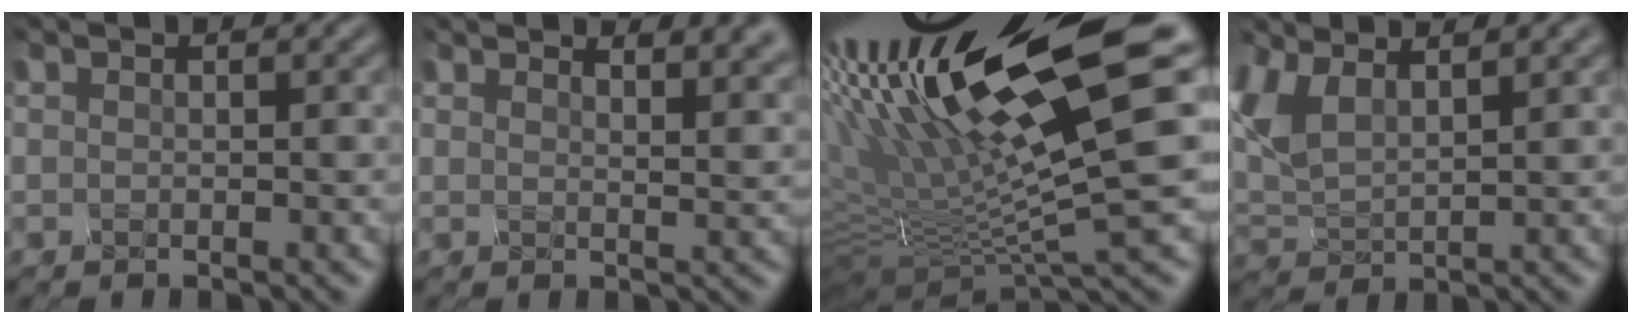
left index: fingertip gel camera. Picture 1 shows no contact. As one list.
[{"total": 7.4, "force": [5.4, 2.7, 4.2], "torque": [-0.041, 0.025, 0.054]}, {"total": 14.6, "force": [1.0, 2.2, 14.4], "torque": [-0.239, -0.010, 0.041]}, {"total": 3.3, "force": [1.1, 1.8, 2.6], "torque": [-0.090, -0.001, 0.044]}]